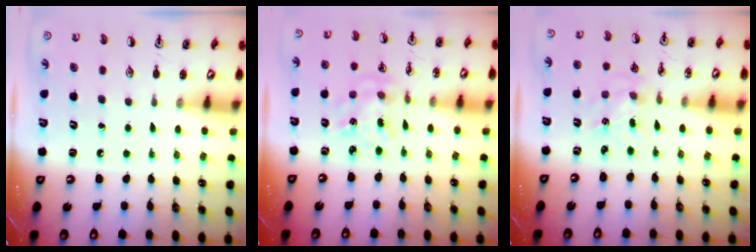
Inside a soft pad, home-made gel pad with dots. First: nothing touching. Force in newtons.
{"total": 2.1, "press": 2.1, "slide": 0.2}
{"total": 2.3, "press": 2.3, "slide": 0.3}